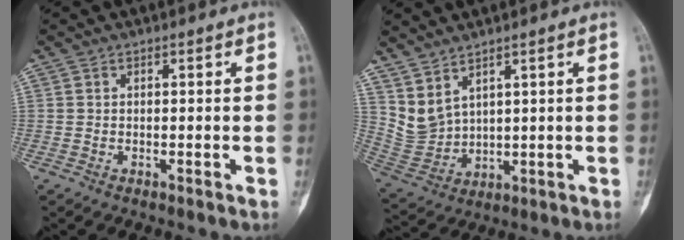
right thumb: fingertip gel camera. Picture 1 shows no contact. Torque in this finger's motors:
{"motor_torque": [0.48, 0.56, 0.04, 0.06, 0.02]}